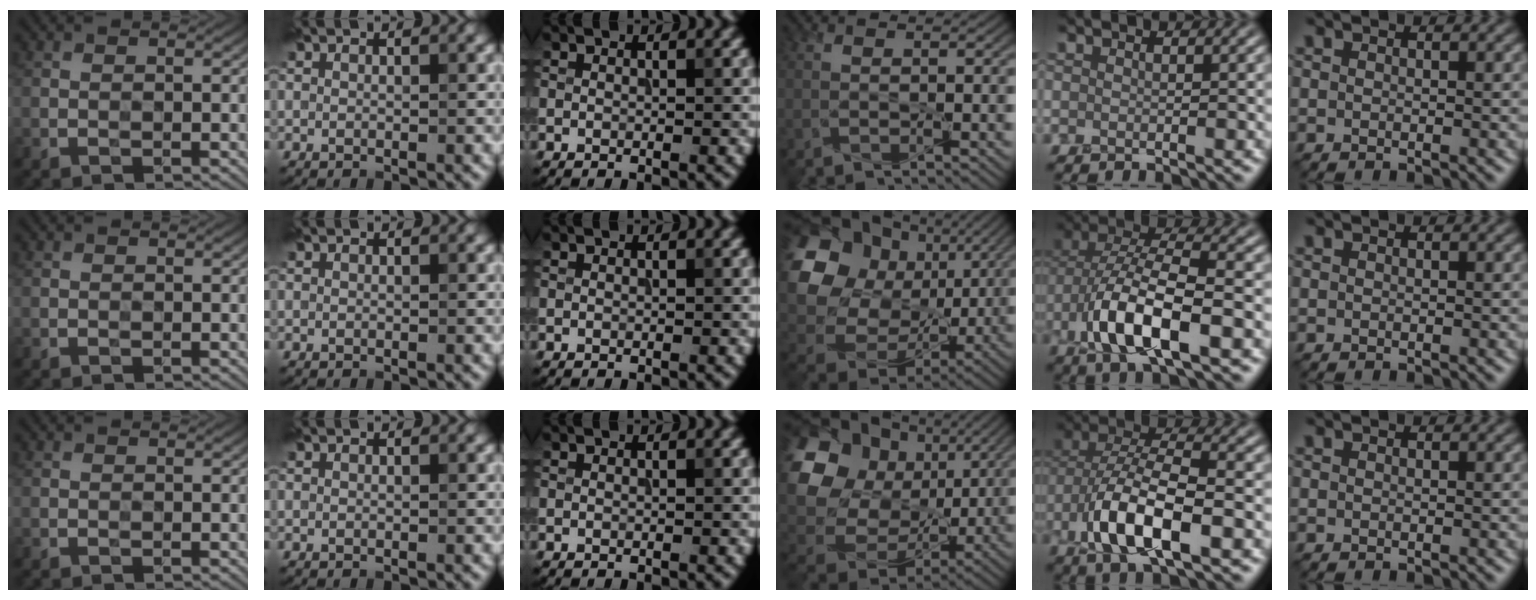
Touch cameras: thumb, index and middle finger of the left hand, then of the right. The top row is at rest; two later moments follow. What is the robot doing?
{"motion": "peel", "object": "bandage"}